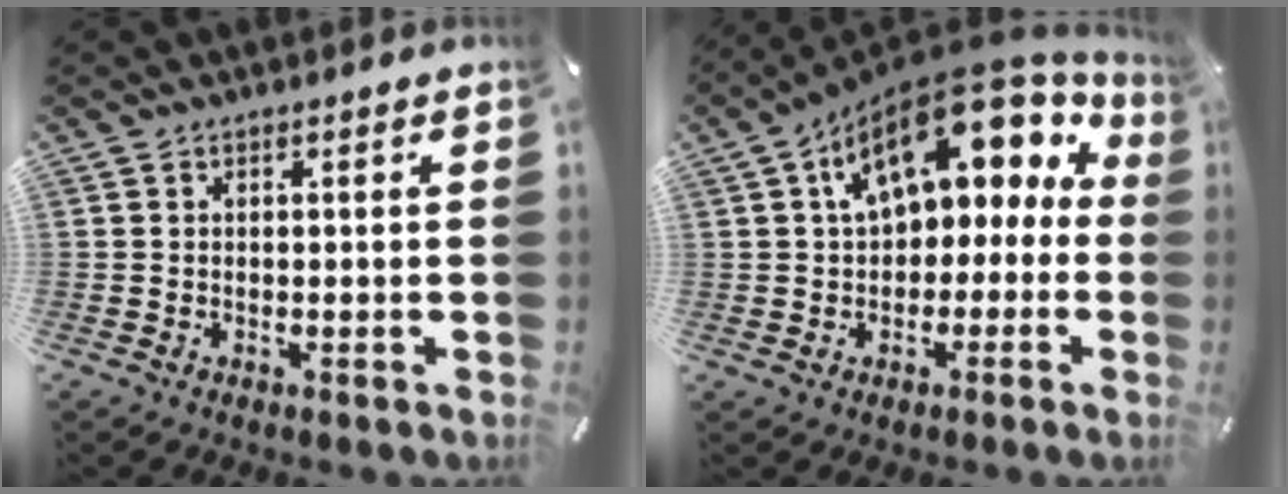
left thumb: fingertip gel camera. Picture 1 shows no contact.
{"total": 14.3, "force": [6.4, 8.6, 9.5], "torque": [-0.142, -0.039, 0.111]}